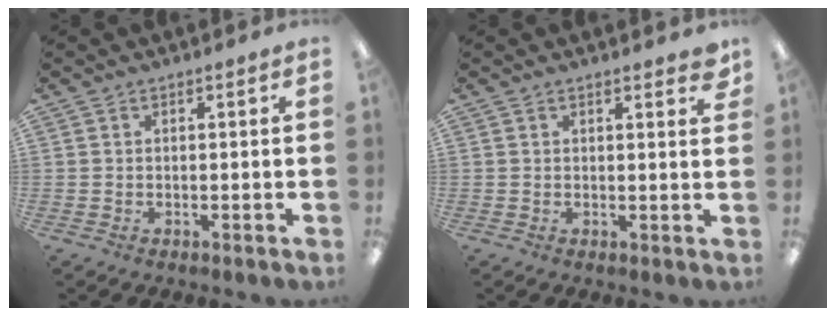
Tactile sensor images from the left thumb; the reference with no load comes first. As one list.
[{"total": 2.3, "force": [1.8, 0.7, 1.3], "torque": [-0.006, -0.009, 0.027]}]